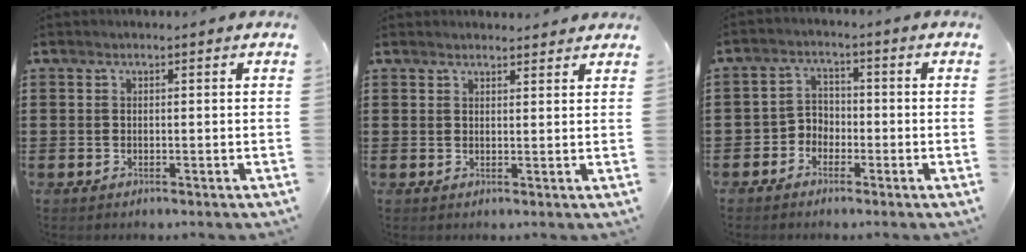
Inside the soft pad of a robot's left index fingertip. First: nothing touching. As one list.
[{"total": 1.7, "force": [1.7, 0.2, 0.2], "torque": [-0.008, 0.002, 0.034]}, {"total": 3.2, "force": [-2.3, 2.2, 0.4], "torque": [-0.018, 0.009, -0.051]}]